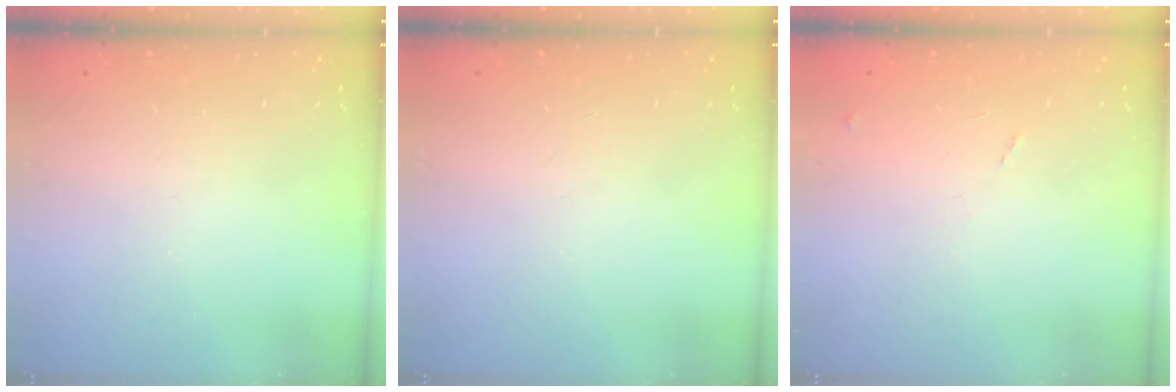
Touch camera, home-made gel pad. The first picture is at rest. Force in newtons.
{"total": 0.0}
{"total": 6.8, "press": 6.8, "slide": 0.6}